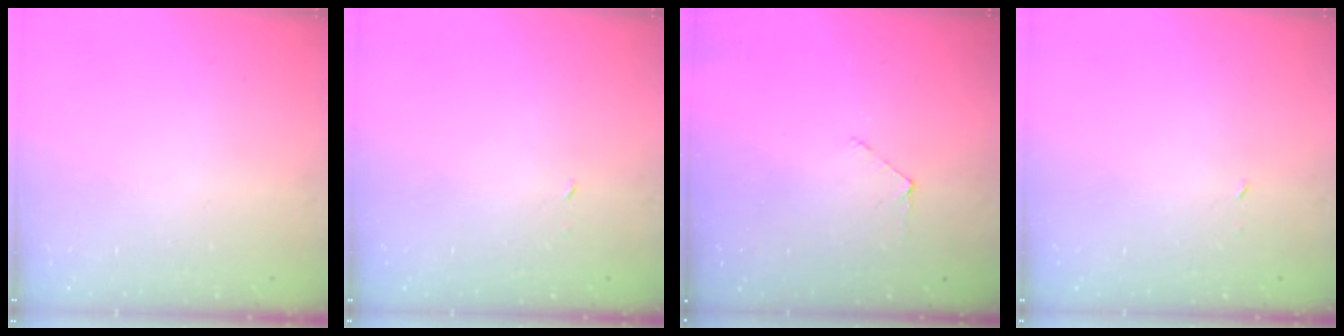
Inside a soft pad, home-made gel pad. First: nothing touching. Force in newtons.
{"total": 1.8, "press": 1.8, "slide": 0.1}
{"total": 3.5, "press": 3.5, "slide": 0.4}
{"total": 1.8, "press": 1.8, "slide": 0.1}